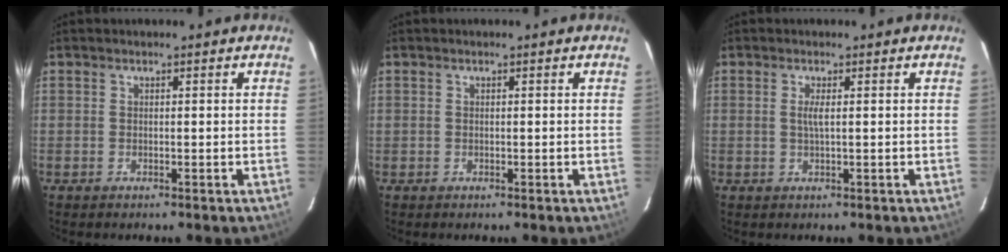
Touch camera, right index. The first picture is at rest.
{"total": 0.0}
{"total": 1.7, "force": [0.2, -0.1, 1.7], "torque": [-0.032, -0.001, 0.002]}